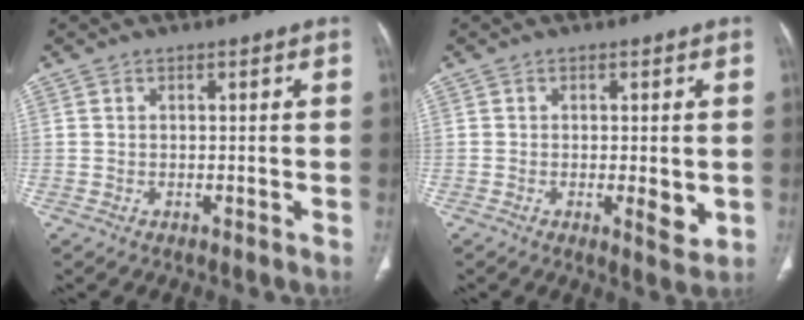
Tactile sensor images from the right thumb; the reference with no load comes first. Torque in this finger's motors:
{"motor_torque": [-0.40, 0.61, -0.08, 0.16, -0.01]}